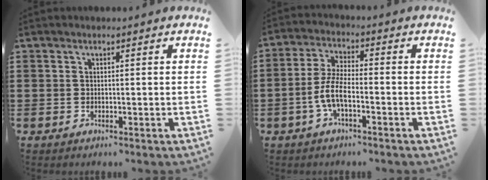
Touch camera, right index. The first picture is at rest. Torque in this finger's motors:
{"motor_torque": [2.14, 0.00, 0.56, 0.15]}